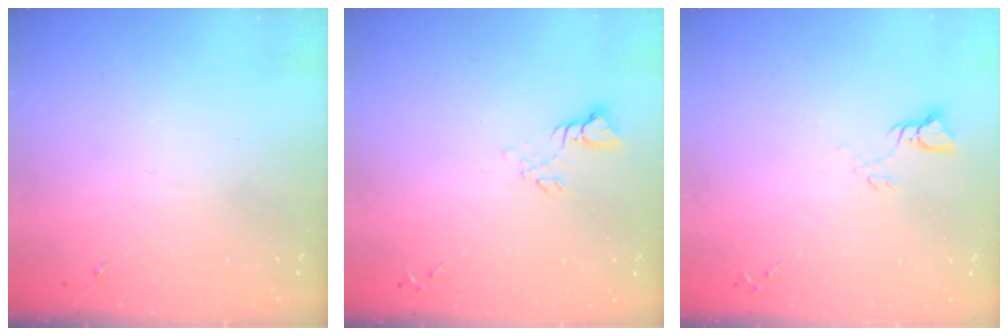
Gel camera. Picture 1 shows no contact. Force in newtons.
{"total": 3.9, "press": 3.9, "slide": 0.3}
{"total": 3.5, "press": 3.4, "slide": 0.3}